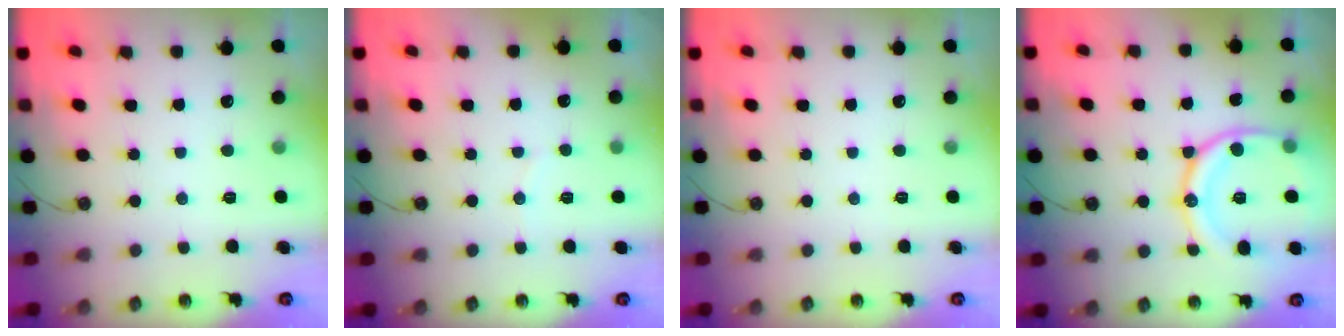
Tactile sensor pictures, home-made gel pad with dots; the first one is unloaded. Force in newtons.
{"total": 2.3, "press": 2.0, "slide": 1.0}
{"total": 0.0}
{"total": 17.7, "press": 17.6, "slide": 1.5}